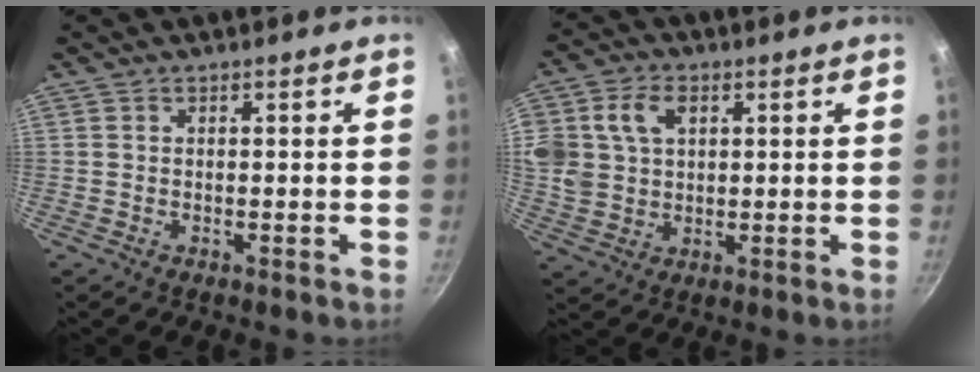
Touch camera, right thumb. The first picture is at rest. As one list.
[{"total": 14.4, "force": [4.1, 11.1, 8.3], "torque": [-0.183, 0.016, 0.079]}]